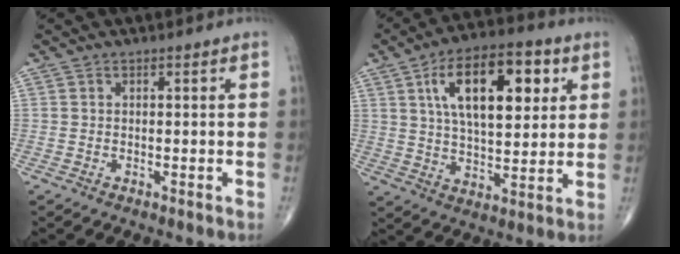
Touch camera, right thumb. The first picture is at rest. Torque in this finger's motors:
{"motor_torque": [-0.69, 1.50, 0.26, -0.01, 0.37]}